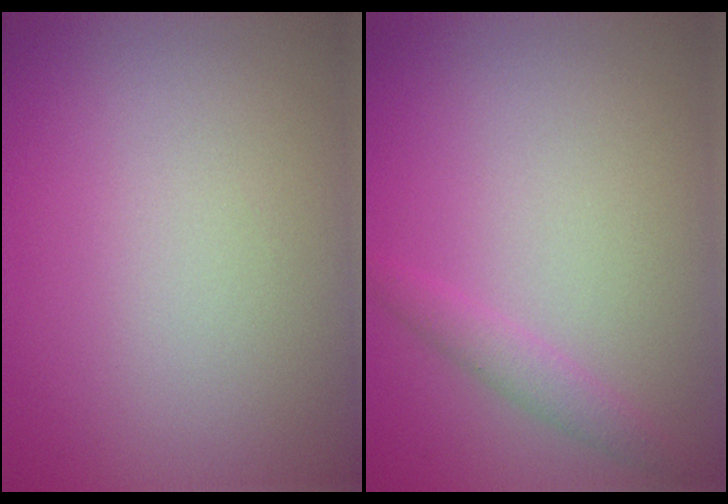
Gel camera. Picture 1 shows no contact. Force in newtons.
{"total": 1.5, "press": 1.5, "slide": 0.1}